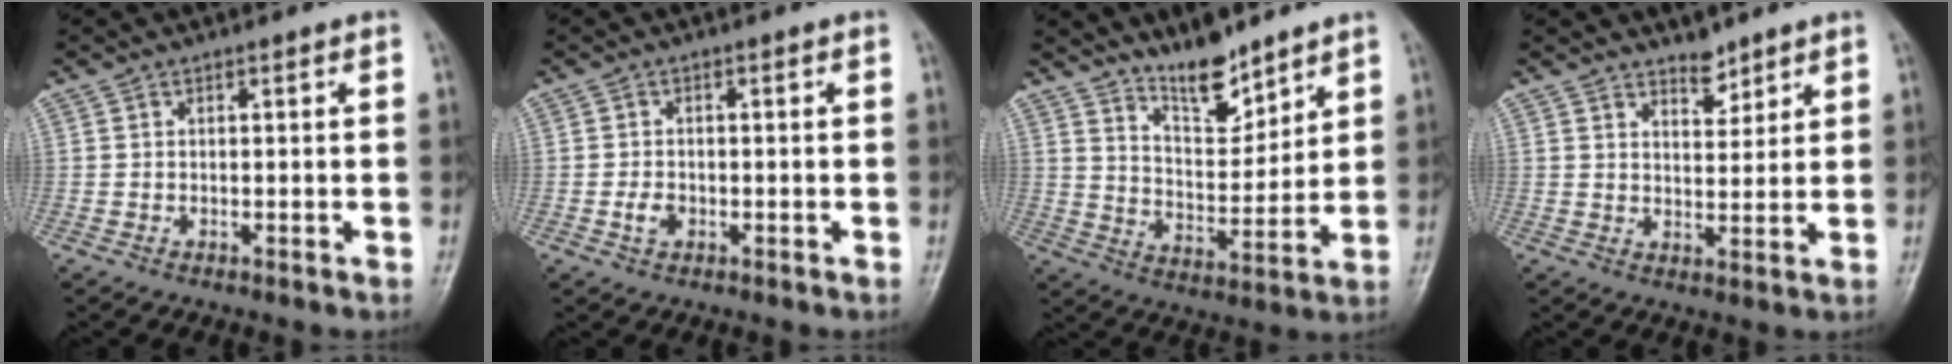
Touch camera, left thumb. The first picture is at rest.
{"total": 2.5, "force": [-0.8, 1.8, 1.5], "torque": [-0.024, 0.006, -0.015]}
{"total": 9.5, "force": [7.8, 3.2, 4.5], "torque": [-0.050, -0.072, 0.144]}
{"total": 3.8, "force": [3.1, 1.7, 1.4], "torque": [-0.005, -0.026, 0.053]}